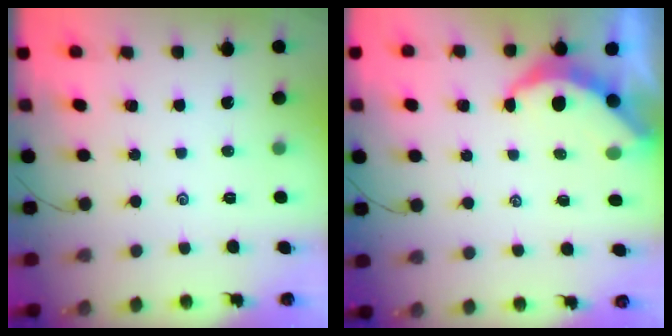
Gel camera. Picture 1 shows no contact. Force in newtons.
{"total": 5.3, "press": 5.3, "slide": 0.4}